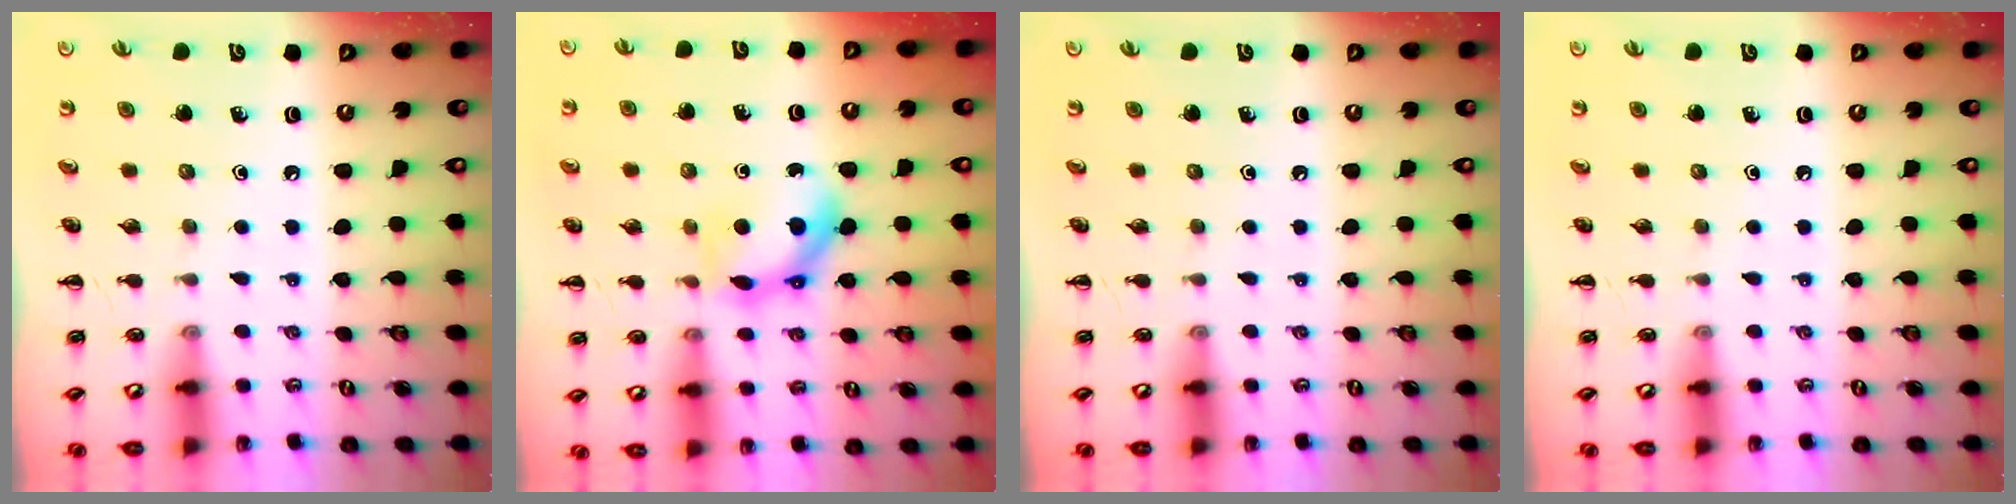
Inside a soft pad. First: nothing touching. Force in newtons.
{"total": 8.2, "press": 8.1, "slide": 1.2}
{"total": 0.0}
{"total": 0.0}